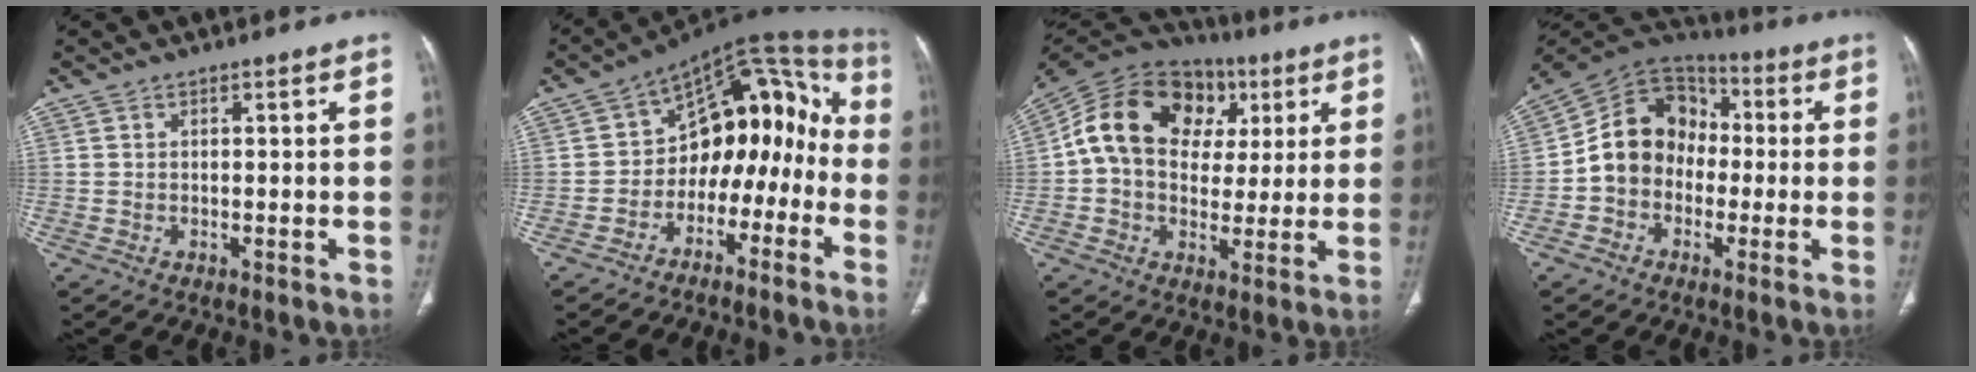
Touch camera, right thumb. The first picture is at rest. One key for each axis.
{"total": 16.2, "fx": -5.1, "fy": 11.1, "fz": 10.6, "tx": -0.087, "ty": 0.103, "tz": -0.085}
{"total": 20.6, "fx": 4.9, "fy": 15.4, "fz": 12.7, "tx": -0.200, "ty": 0.032, "tz": 0.074}
{"total": 13.4, "fx": -1.5, "fy": 11.2, "fz": 7.1, "tx": -0.090, "ty": 0.040, "tz": -0.041}